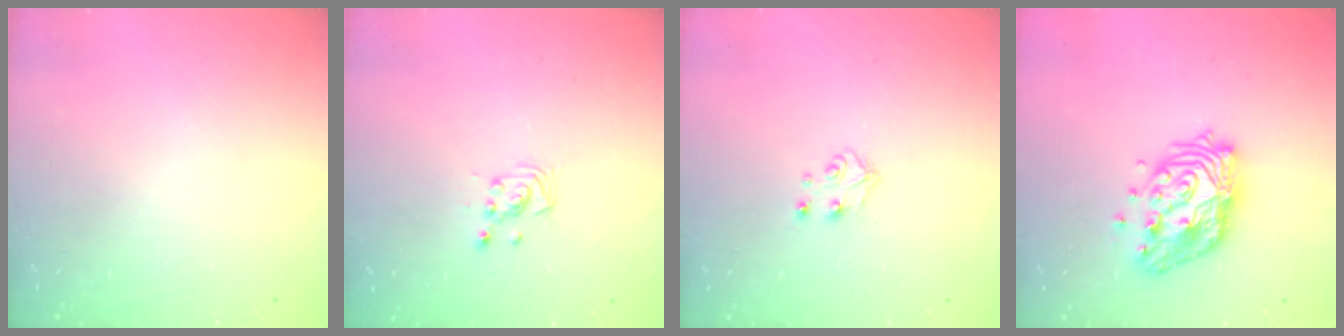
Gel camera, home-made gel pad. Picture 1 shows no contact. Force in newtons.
{"total": 3.0, "press": 2.9, "slide": 0.5}
{"total": 4.7, "press": 4.7, "slide": 0.4}
{"total": 14.1, "press": 14.1, "slide": 1.1}